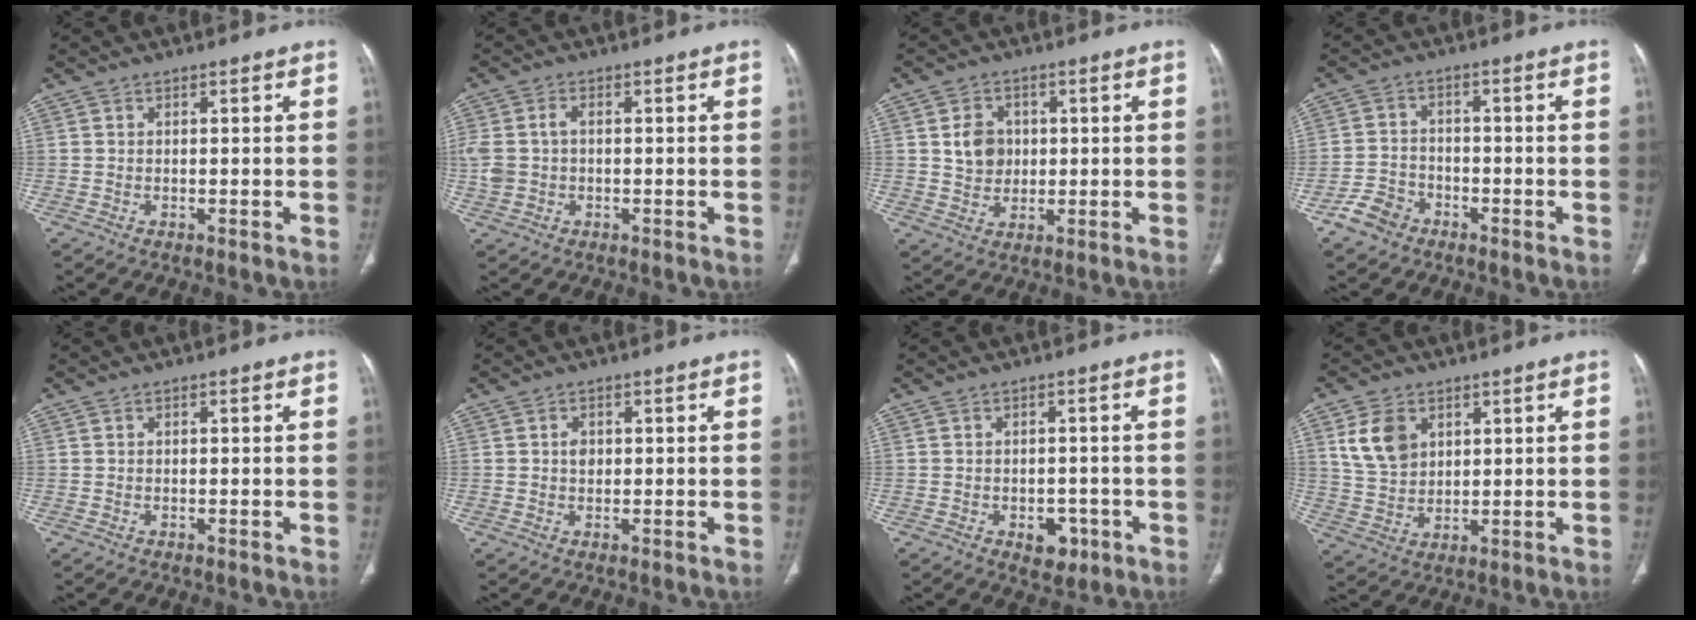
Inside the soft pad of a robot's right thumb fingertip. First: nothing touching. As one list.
[{"total": 5.2, "force": [0.1, 3.6, 3.7], "torque": [-0.095, 0.016, 0.005]}, {"total": 6.3, "force": [1.1, 5.3, 3.2], "torque": [-0.031, -0.004, 0.020]}, {"total": 5.2, "force": [-3.3, 3.7, 1.4], "torque": [-0.018, 0.026, -0.062]}, {"total": 0.0}, {"total": 2.0, "force": [0.3, 1.5, 1.2], "torque": [-0.013, 0.001, 0.006]}, {"total": 4.7, "force": [-2.0, 3.1, 2.8], "torque": [-0.018, 0.008, -0.020]}, {"total": 8.5, "force": [3.4, 6.1, 4.8], "torque": [-0.073, -0.011, 0.075]}]